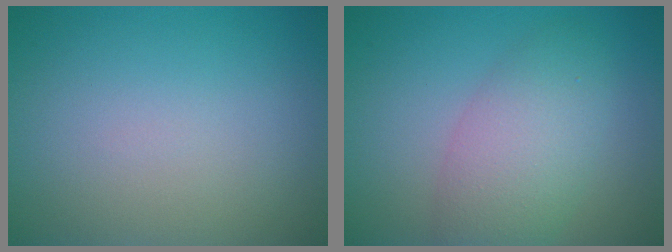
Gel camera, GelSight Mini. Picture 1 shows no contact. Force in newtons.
{"total": 5.1, "press": 5.1, "slide": 0.1}